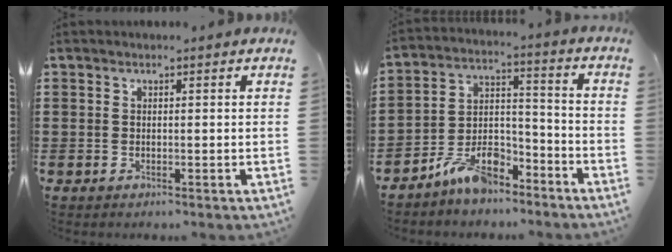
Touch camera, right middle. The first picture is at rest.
{"total": 9.1, "force": [-7.9, 3.1, 3.4], "torque": [-0.064, 0.025, -0.150]}